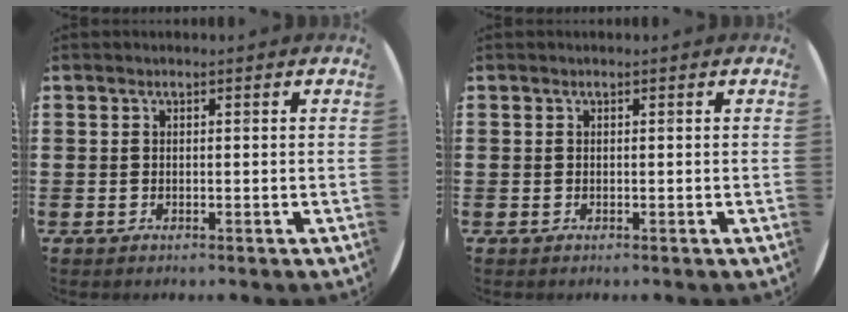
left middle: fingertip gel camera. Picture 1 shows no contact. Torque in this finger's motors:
{"motor_torque": [-0.05, 0.03, 0.00, 0.00]}